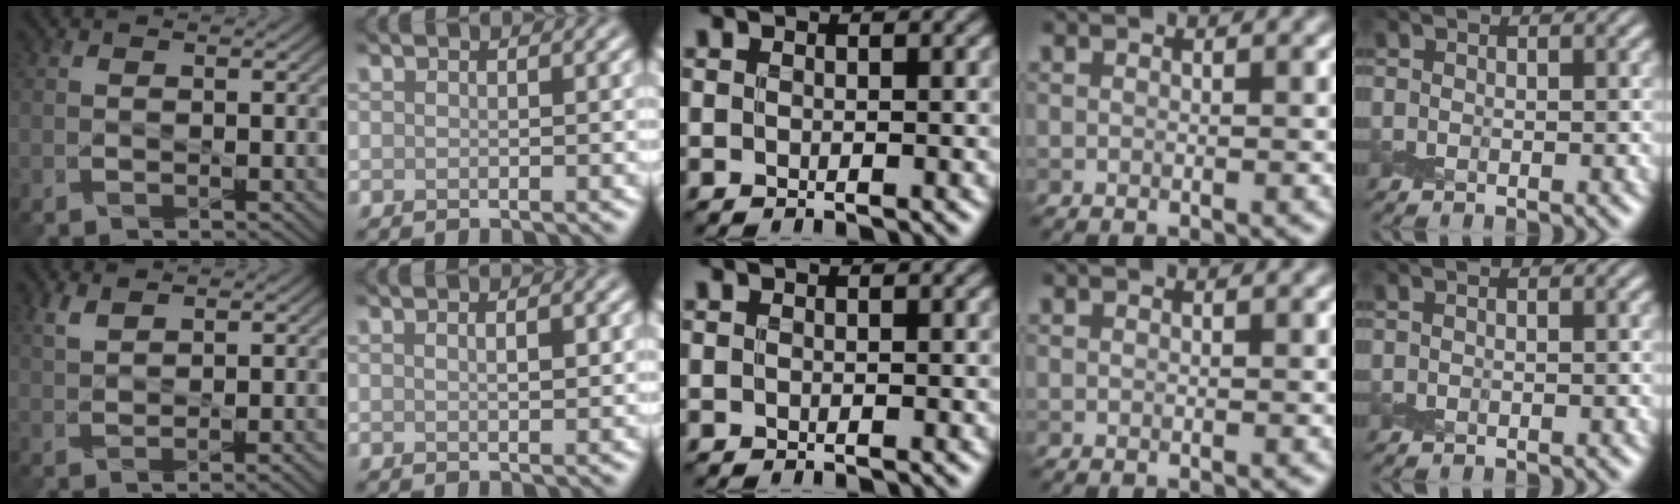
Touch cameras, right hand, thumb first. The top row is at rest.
{"thumb": {"total": 2.9, "force": [1.7, 0.9, 2.2], "torque": [-0.055, 0.006, 0.038]}, "index": {"total": 1.1, "force": [0.4, 0.3, 1.0], "torque": [-0.017, 0.000, 0.007]}}